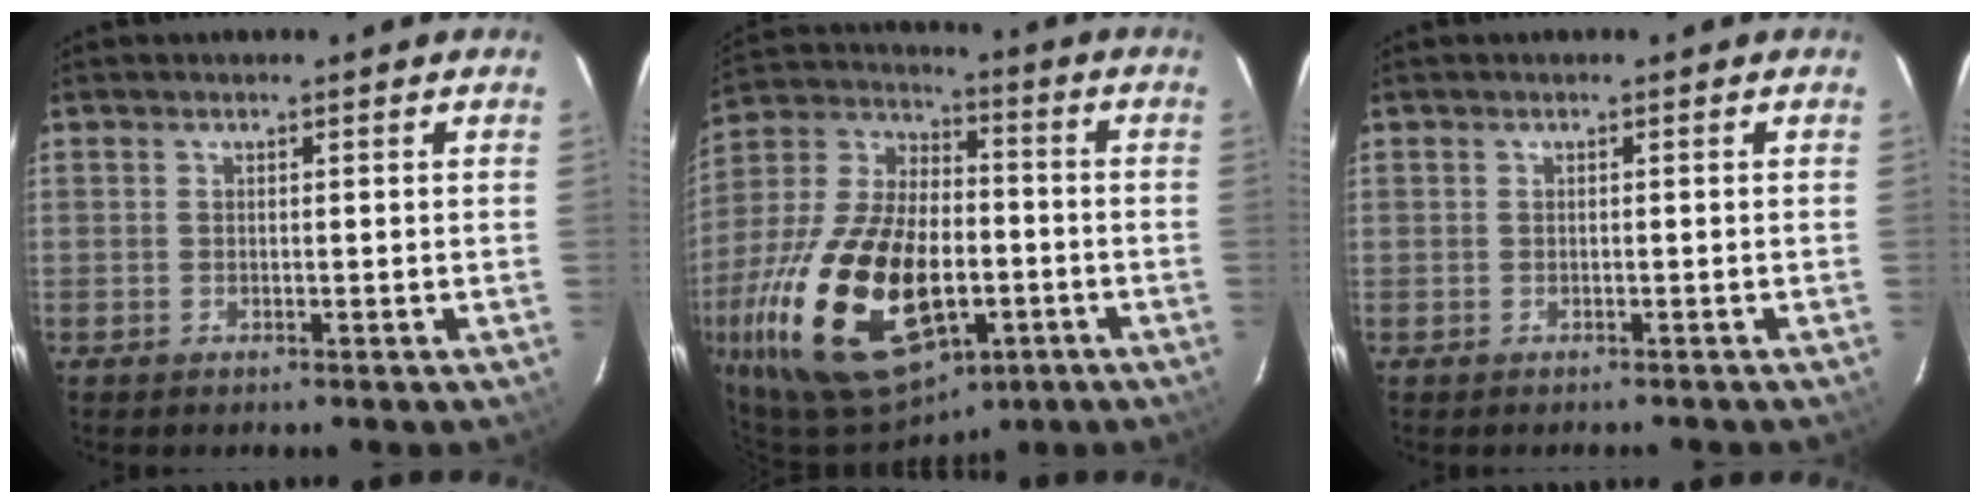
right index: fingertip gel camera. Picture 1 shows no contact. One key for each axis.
{"total": 27.4, "fx": -10.1, "fy": 14.6, "fz": 20.8, "tx": -0.440, "ty": -0.021, "tz": -0.158}
{"total": 1.0, "fx": -0.7, "fy": 0.8, "fz": -0.1, "tx": 0.002, "ty": 0.005, "tz": -0.006}